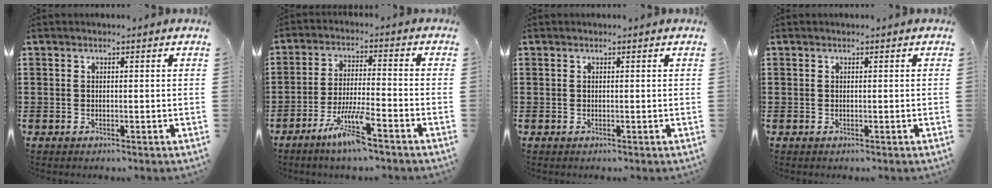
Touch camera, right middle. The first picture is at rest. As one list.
[{"total": 7.6, "force": [-5.1, 0.8, 5.6], "torque": [-0.115, -0.009, -0.095]}, {"total": 0.0}, {"total": 0.0}]